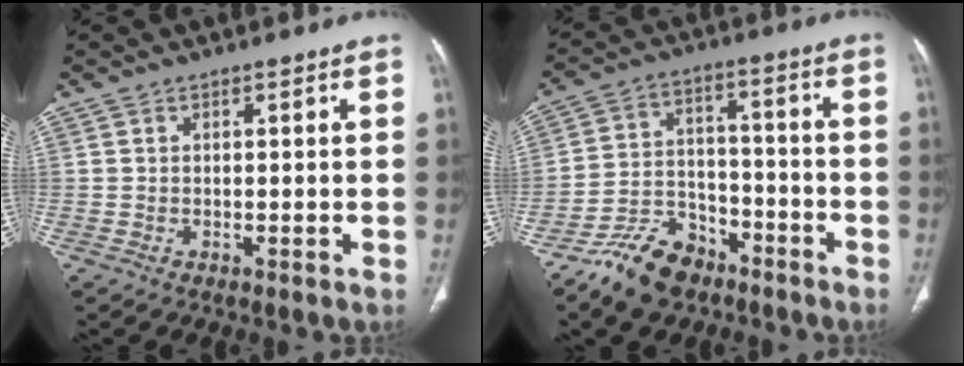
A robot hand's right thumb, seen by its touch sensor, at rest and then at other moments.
{"total": 11.4, "force": [-8.3, 6.4, 4.5], "torque": [-0.061, 0.061, -0.151]}